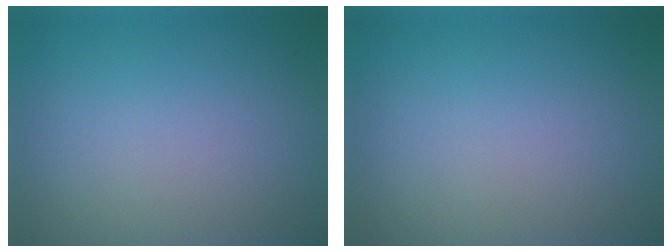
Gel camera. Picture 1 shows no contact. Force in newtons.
{"total": 0.0}